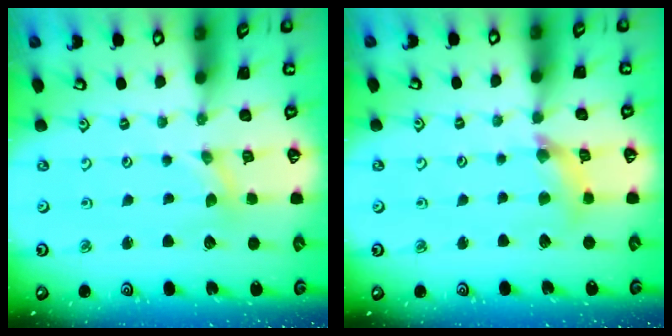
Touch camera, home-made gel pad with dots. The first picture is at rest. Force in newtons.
{"total": 7.1, "press": 7.1, "slide": 0.6}